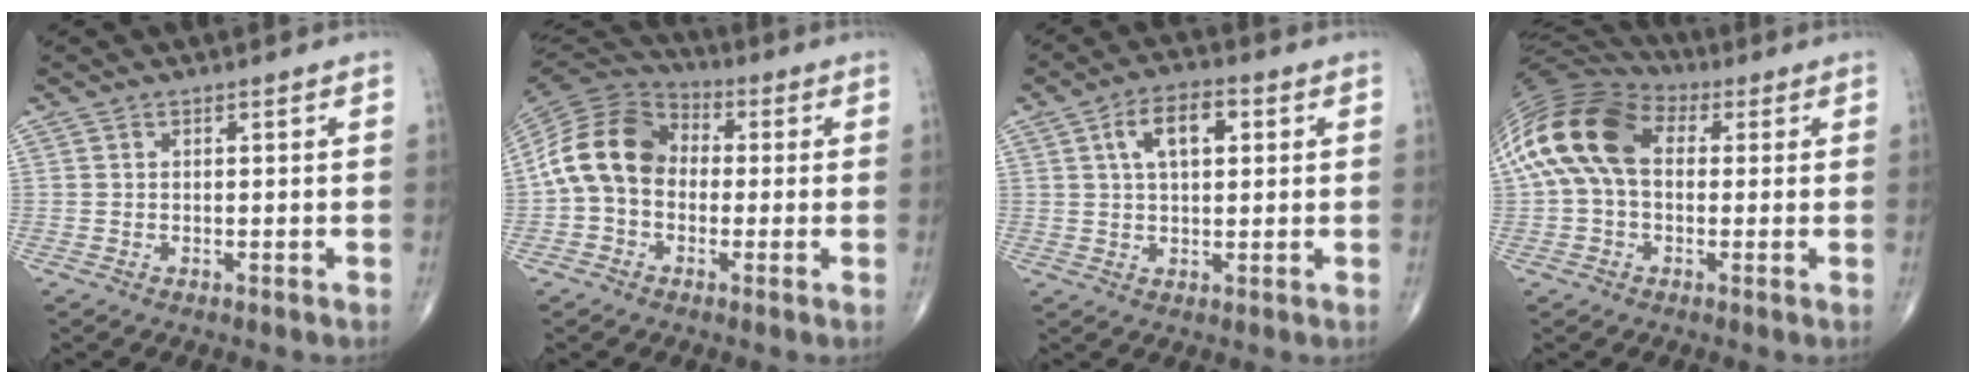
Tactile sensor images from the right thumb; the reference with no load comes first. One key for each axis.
{"total": 12.9, "fx": -0.5, "fy": 9.9, "fz": 8.3, "tx": -0.147, "ty": 0.036, "tz": -0.026}
{"total": 8.1, "fx": 2.4, "fy": 4.2, "fz": 6.4, "tx": -0.097, "ty": 0.008, "tz": 0.035}
{"total": 16.4, "fx": 2.4, "fy": 10.7, "fz": 12.1, "tx": -0.252, "ty": 0.046, "tz": 0.035}